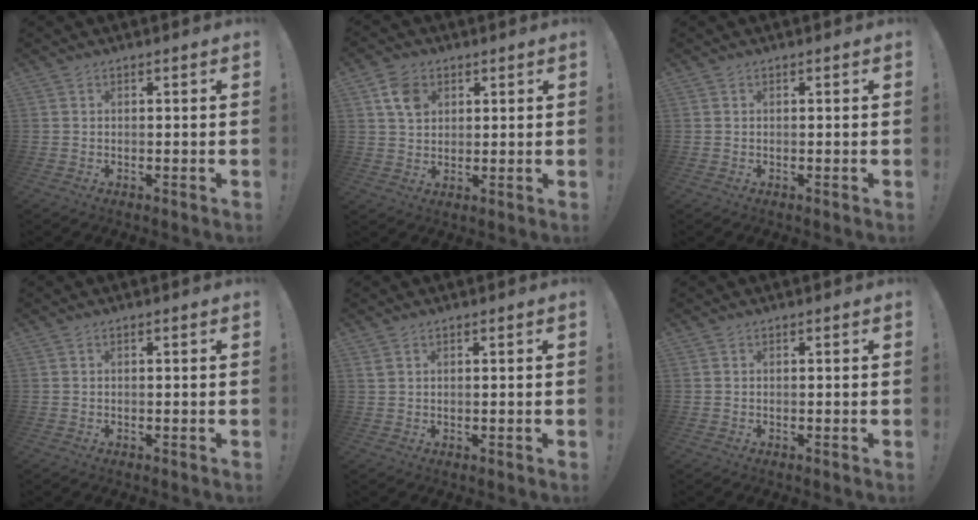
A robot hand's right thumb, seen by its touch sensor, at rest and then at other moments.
{"total": 7.7, "force": [3.4, 5.9, 3.6], "torque": [-0.049, -0.005, 0.066]}
{"total": 0.0}
{"total": 0.6, "force": [-0.2, -0.1, 0.5], "torque": [-0.009, 0.000, -0.004]}
{"total": 1.1, "force": [0.7, 0.6, 0.5], "torque": [-0.010, 0.001, 0.015]}
{"total": 0.0}